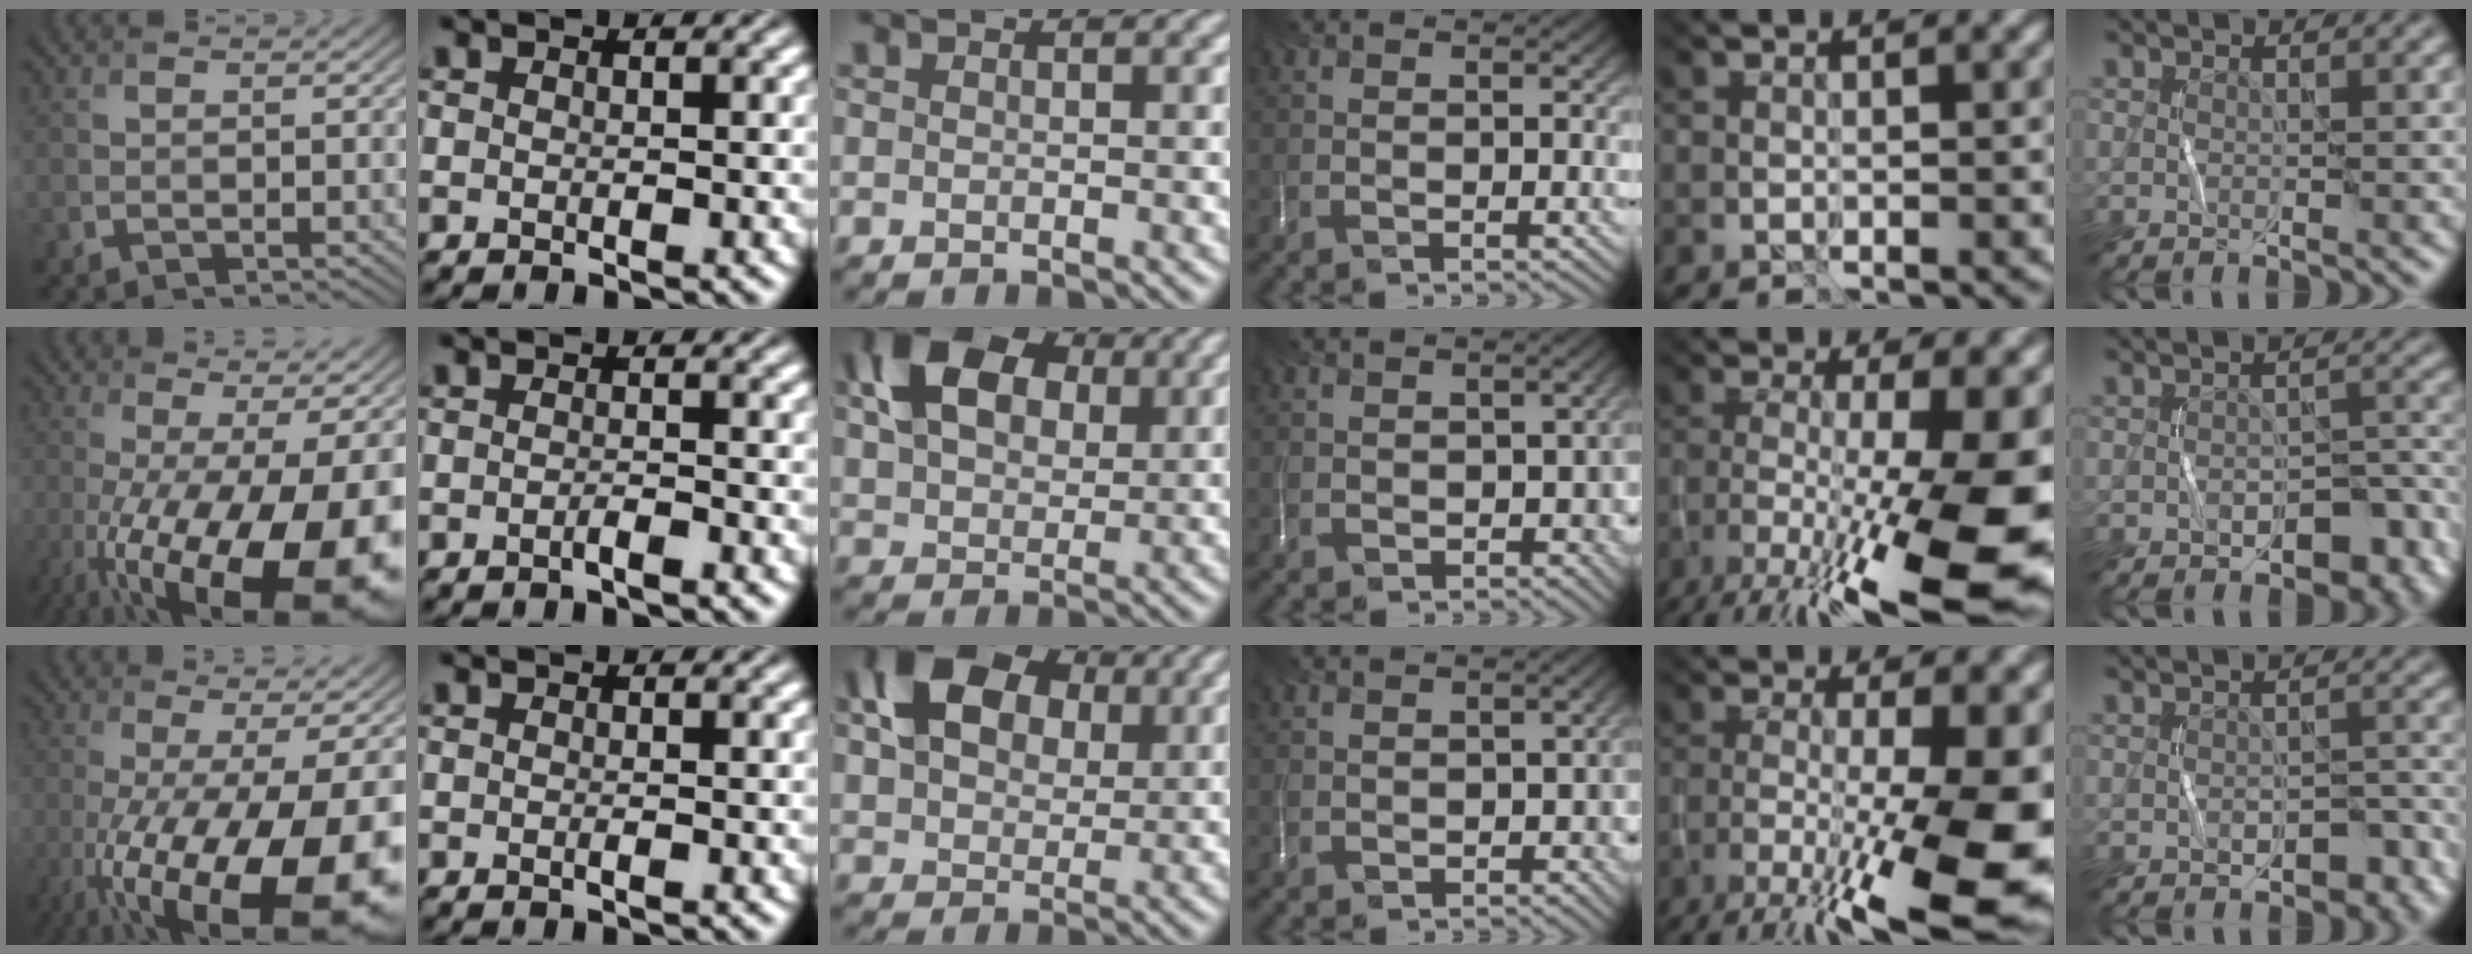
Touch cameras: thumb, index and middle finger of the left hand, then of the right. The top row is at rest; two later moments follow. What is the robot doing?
{"motion": "wrap", "object": "string"}